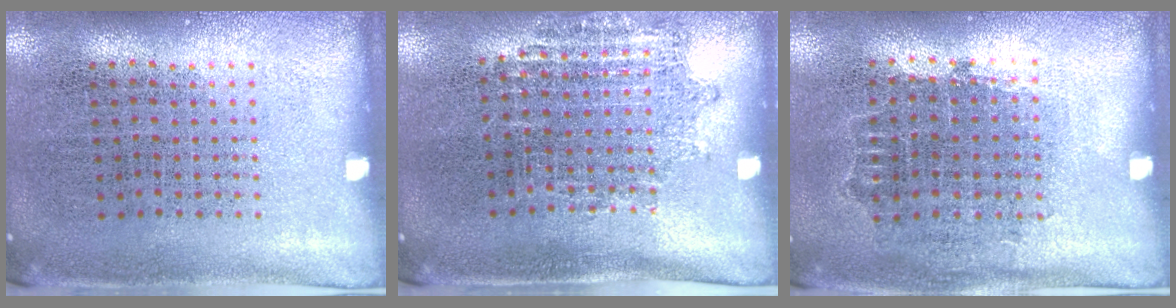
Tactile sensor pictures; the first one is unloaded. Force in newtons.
{"total": 1.0, "press": 0.9, "slide": 0.4}
{"total": 0.8, "press": 0.7, "slide": 0.3}